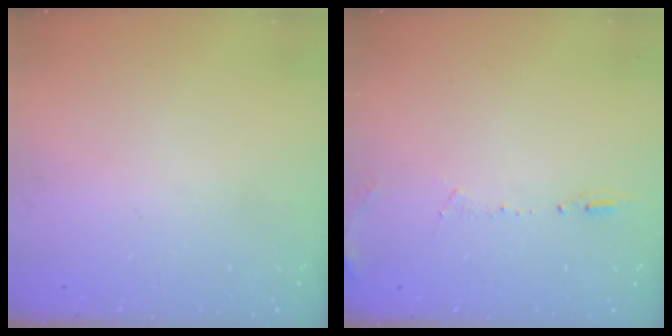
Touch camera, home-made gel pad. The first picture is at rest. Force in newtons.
{"total": 8.2, "press": 7.9, "slide": 2.3}